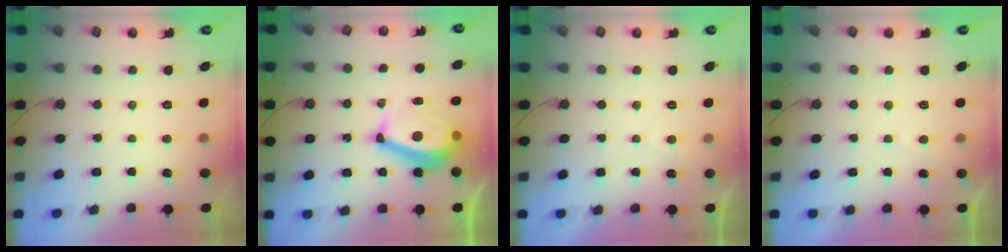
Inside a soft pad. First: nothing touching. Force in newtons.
{"total": 8.9, "press": 8.4, "slide": 2.8}
{"total": 0.9, "press": 0.7, "slide": 0.5}
{"total": 0.9, "press": 0.7, "slide": 0.5}